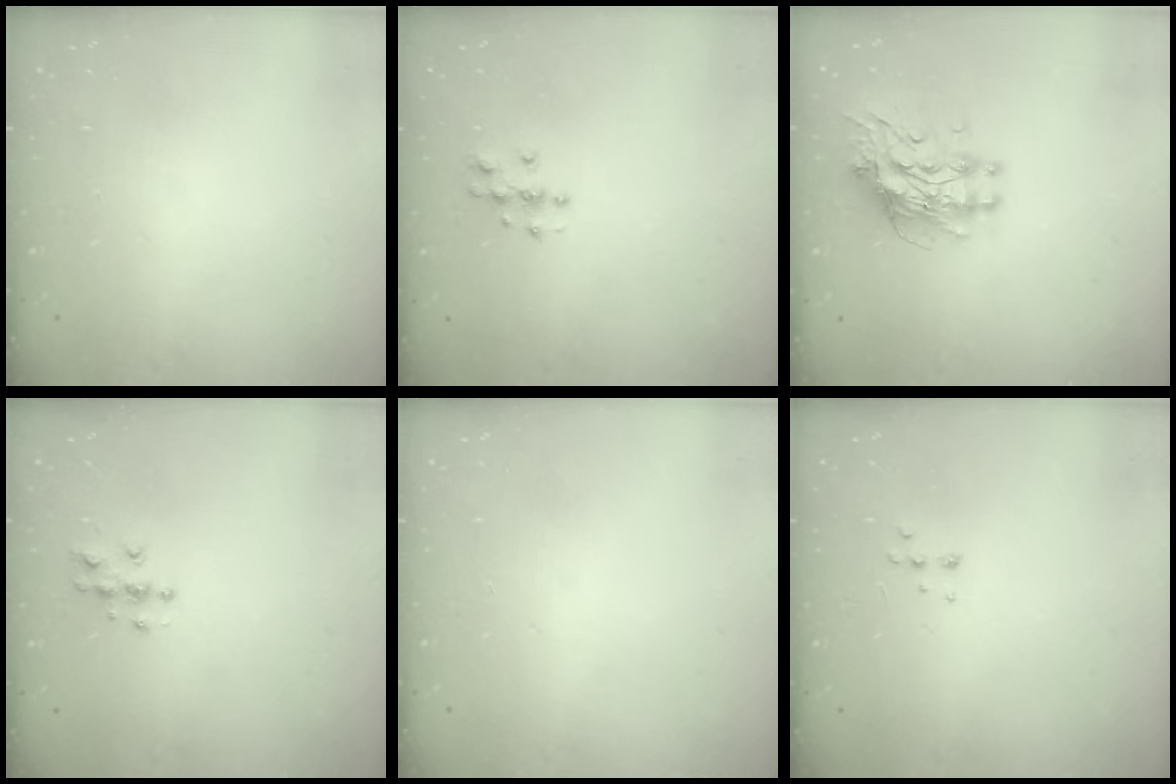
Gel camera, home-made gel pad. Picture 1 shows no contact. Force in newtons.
{"total": 3.8, "press": 3.8, "slide": 0.3}
{"total": 11.4, "press": 11.3, "slide": 1.0}
{"total": 4.3, "press": 4.3, "slide": 0.4}
{"total": 0.0}
{"total": 3.4, "press": 3.3, "slide": 0.6}